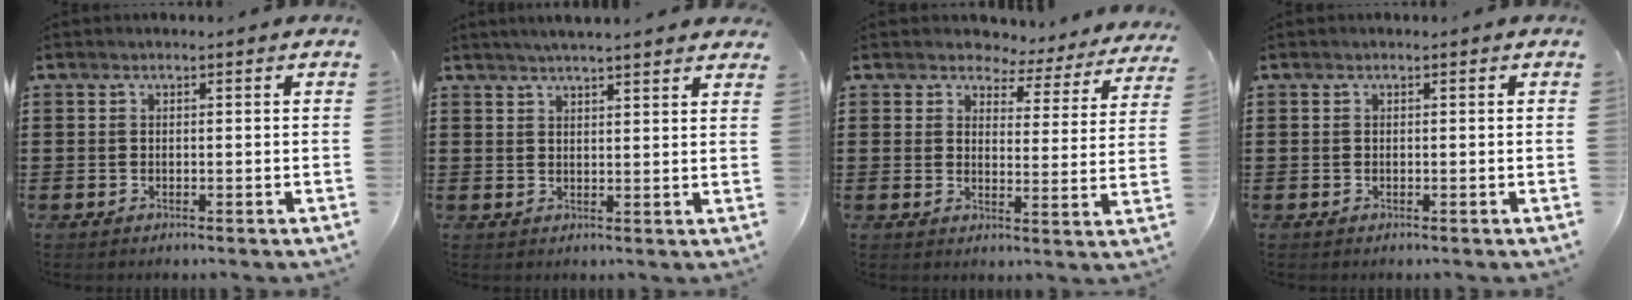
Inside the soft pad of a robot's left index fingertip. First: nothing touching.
{"total": 2.7, "force": [2.6, -0.3, 0.9], "torque": [-0.024, -0.004, 0.047]}
{"total": 4.0, "force": [3.7, 1.2, 0.5], "torque": [-0.025, -0.026, 0.061]}
{"total": 0.0}